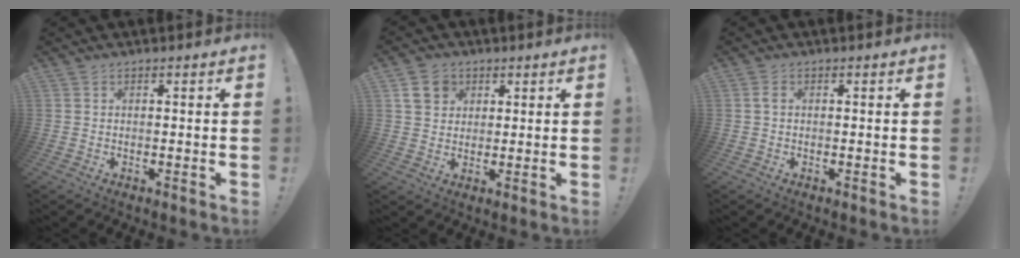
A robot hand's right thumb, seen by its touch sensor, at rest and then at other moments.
{"total": 7.2, "force": [3.5, 5.8, 2.7], "torque": [-0.040, -0.007, 0.068]}
{"total": 1.2, "force": [0.2, 0.6, 1.0], "torque": [-0.019, 0.004, 0.002]}